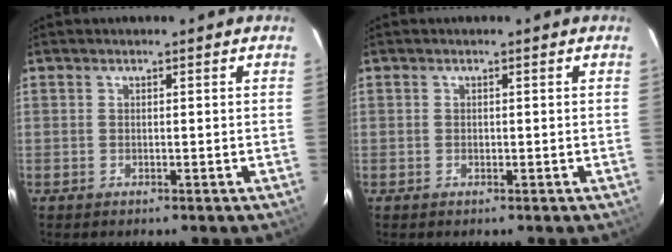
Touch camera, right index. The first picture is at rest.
{"total": 0.5, "force": [-0.1, 0.4, 0.3], "torque": [-0.004, 0.001, -0.002]}